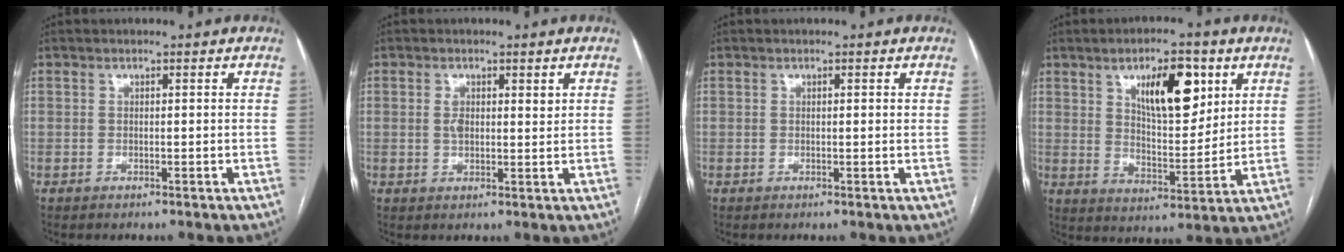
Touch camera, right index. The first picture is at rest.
{"total": 2.9, "force": [1.1, 1.5, 2.2], "torque": [-0.038, 0.006, 0.019]}
{"total": 0.6, "force": [0.3, 0.1, 0.5], "torque": [-0.010, 0.000, 0.003]}
{"total": 11.8, "force": [5.4, 4.3, 9.6], "torque": [-0.156, 0.005, 0.094]}